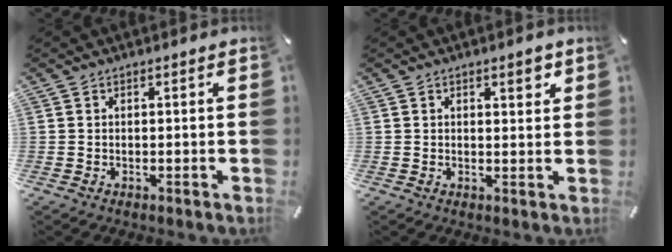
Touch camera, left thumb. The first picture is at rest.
{"total": 2.6, "force": [1.6, 1.1, 1.8], "torque": [-0.020, -0.003, 0.024]}